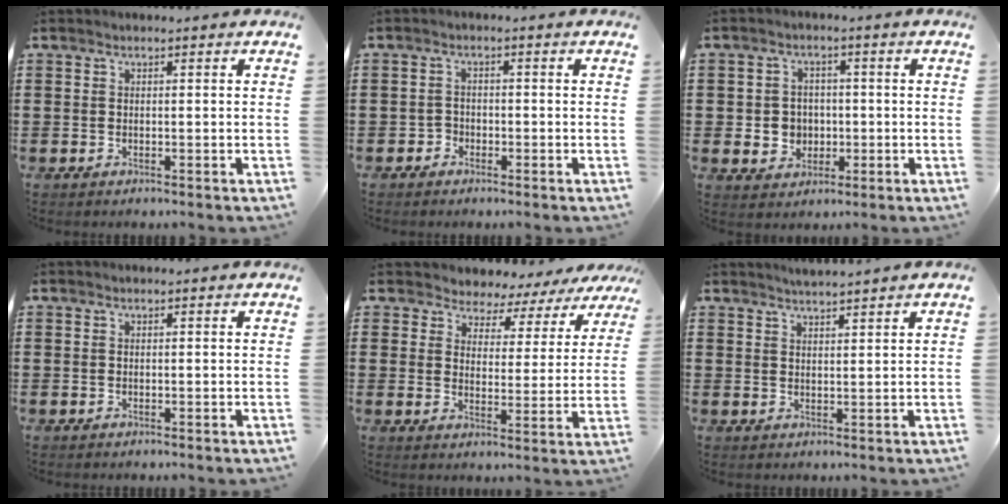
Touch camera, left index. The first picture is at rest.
{"total": 1.6, "force": [-1.2, 1.1, 0.1], "torque": [-0.010, 0.002, -0.027]}
{"total": 4.0, "force": [-0.3, 3.8, 1.4], "torque": [-0.041, 0.008, -0.008]}
{"total": 0.0}
{"total": 3.8, "force": [3.5, 1.3, -0.2], "torque": [-0.024, -0.022, 0.057]}
{"total": 2.1, "force": [2.1, -0.3, 0.0], "torque": [-0.006, -0.003, 0.040]}